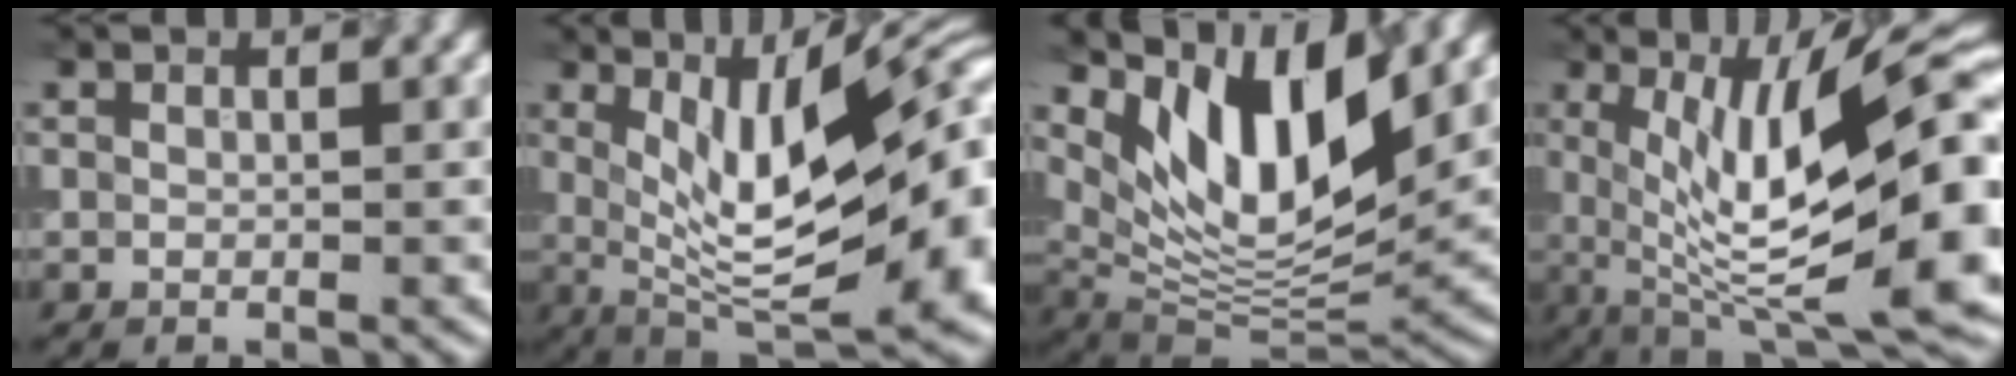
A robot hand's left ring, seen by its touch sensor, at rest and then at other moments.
{"total": 13.8, "force": [1.7, 4.5, 12.9], "torque": [-0.190, -0.006, 0.036]}
{"total": 10.8, "force": [5.7, 3.9, 8.2], "torque": [-0.131, -0.015, 0.110]}
{"total": 15.0, "force": [0.8, 4.4, 14.3], "torque": [-0.217, 0.002, 0.020]}